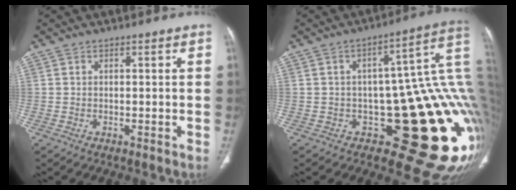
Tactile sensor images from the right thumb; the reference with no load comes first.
{"total": 25.2, "force": [-3.1, 10.4, 22.8], "torque": [-0.175, 0.001, -0.028]}